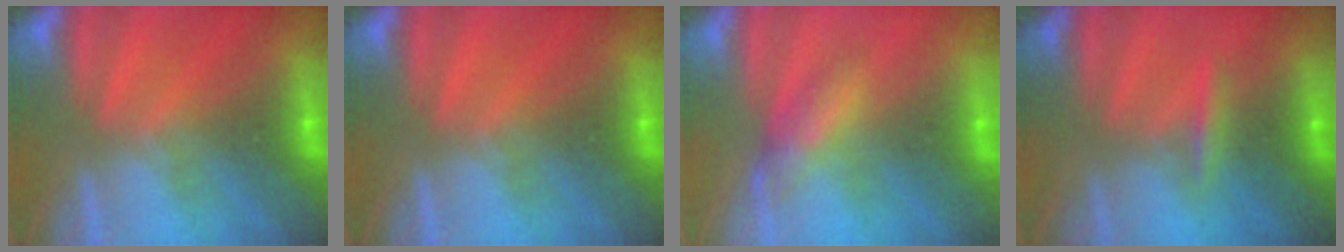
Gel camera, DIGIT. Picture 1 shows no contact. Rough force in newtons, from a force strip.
{"total": 0.0}
{"total": 2.8}
{"total": 2.4}